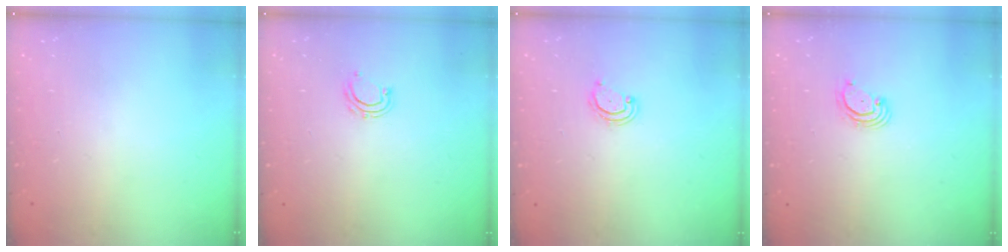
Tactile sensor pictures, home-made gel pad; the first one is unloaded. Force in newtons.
{"total": 5.3, "press": 5.2, "slide": 1.1}
{"total": 3.3, "press": 3.3, "slide": 0.3}
{"total": 3.0, "press": 3.0, "slide": 0.3}